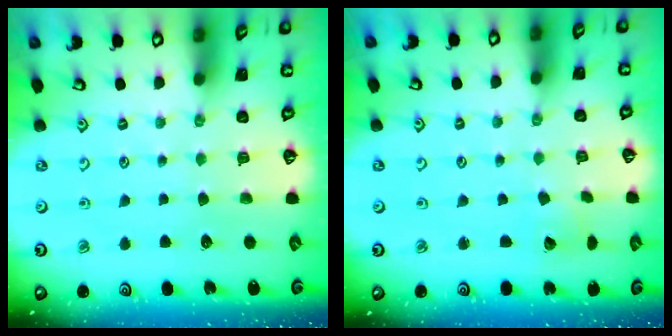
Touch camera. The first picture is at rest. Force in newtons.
{"total": 3.2, "press": 3.2, "slide": 0.4}